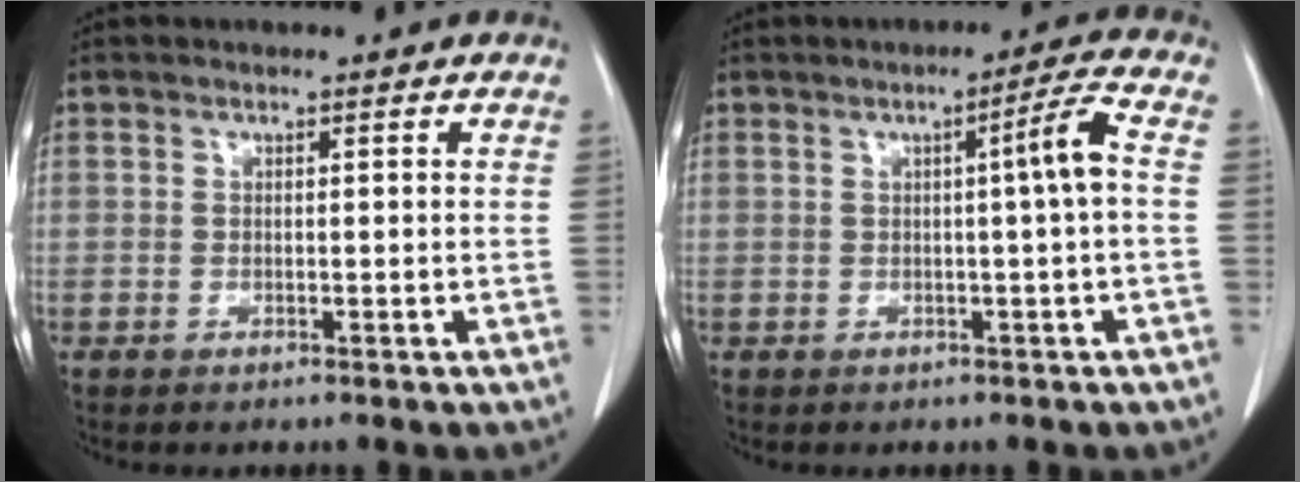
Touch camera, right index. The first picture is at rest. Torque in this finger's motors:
{"motor_torque": [0.53, -0.04, 0.03, 0.03]}